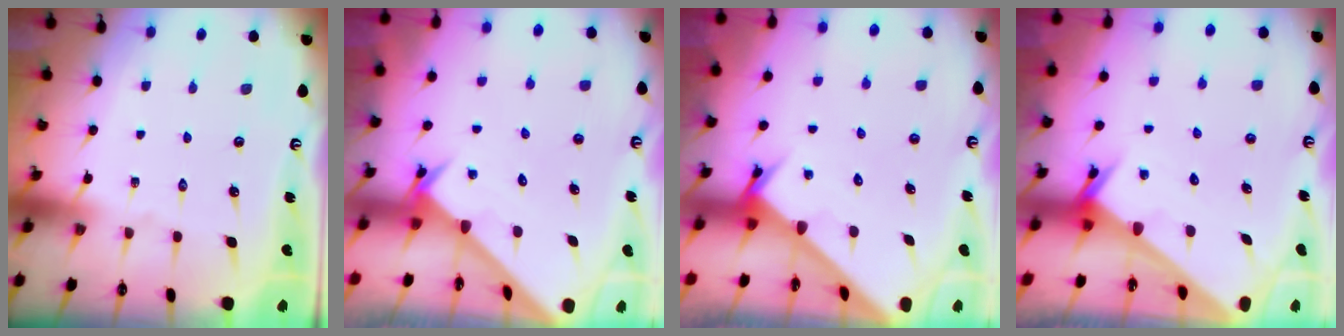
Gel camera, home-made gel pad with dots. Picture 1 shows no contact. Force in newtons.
{"total": 2.7, "press": 2.6, "slide": 0.2}
{"total": 2.8, "press": 2.8, "slide": 0.1}
{"total": 2.4, "press": 2.4, "slide": 0.1}